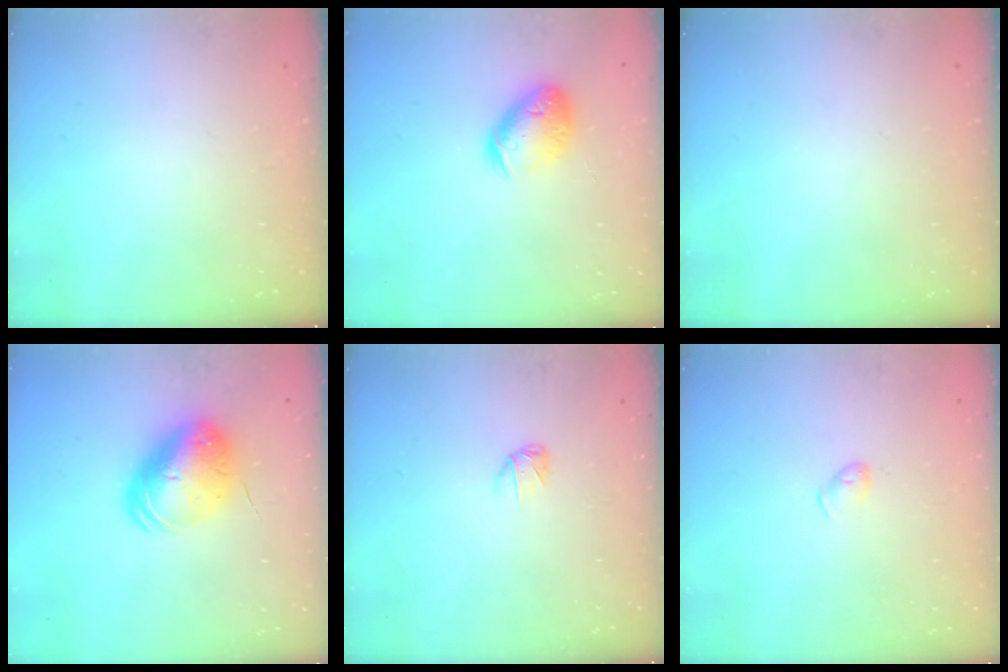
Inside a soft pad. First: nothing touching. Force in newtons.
{"total": 12.4, "press": 12.3, "slide": 1.6}
{"total": 0.0}
{"total": 11.1, "press": 10.9, "slide": 2.1}
{"total": 3.0, "press": 2.9, "slide": 0.7}
{"total": 4.4, "press": 4.3, "slide": 0.8}